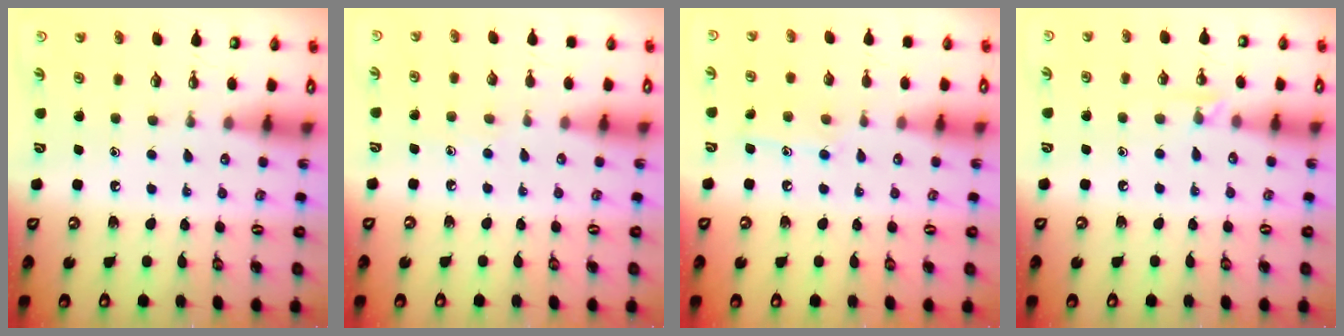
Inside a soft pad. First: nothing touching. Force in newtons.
{"total": 4.4, "press": 4.3, "slide": 0.6}
{"total": 8.3, "press": 8.3, "slide": 0.6}
{"total": 4.2, "press": 4.2, "slide": 0.6}